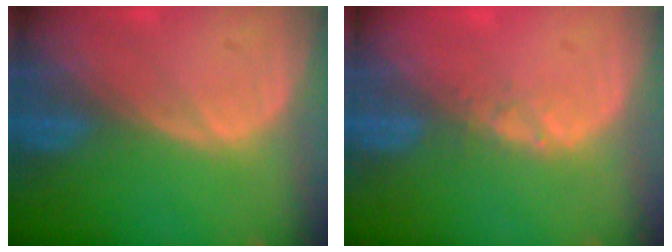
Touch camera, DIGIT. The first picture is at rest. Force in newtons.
{"total": 1.3, "press": 1.0, "slide": 0.8}